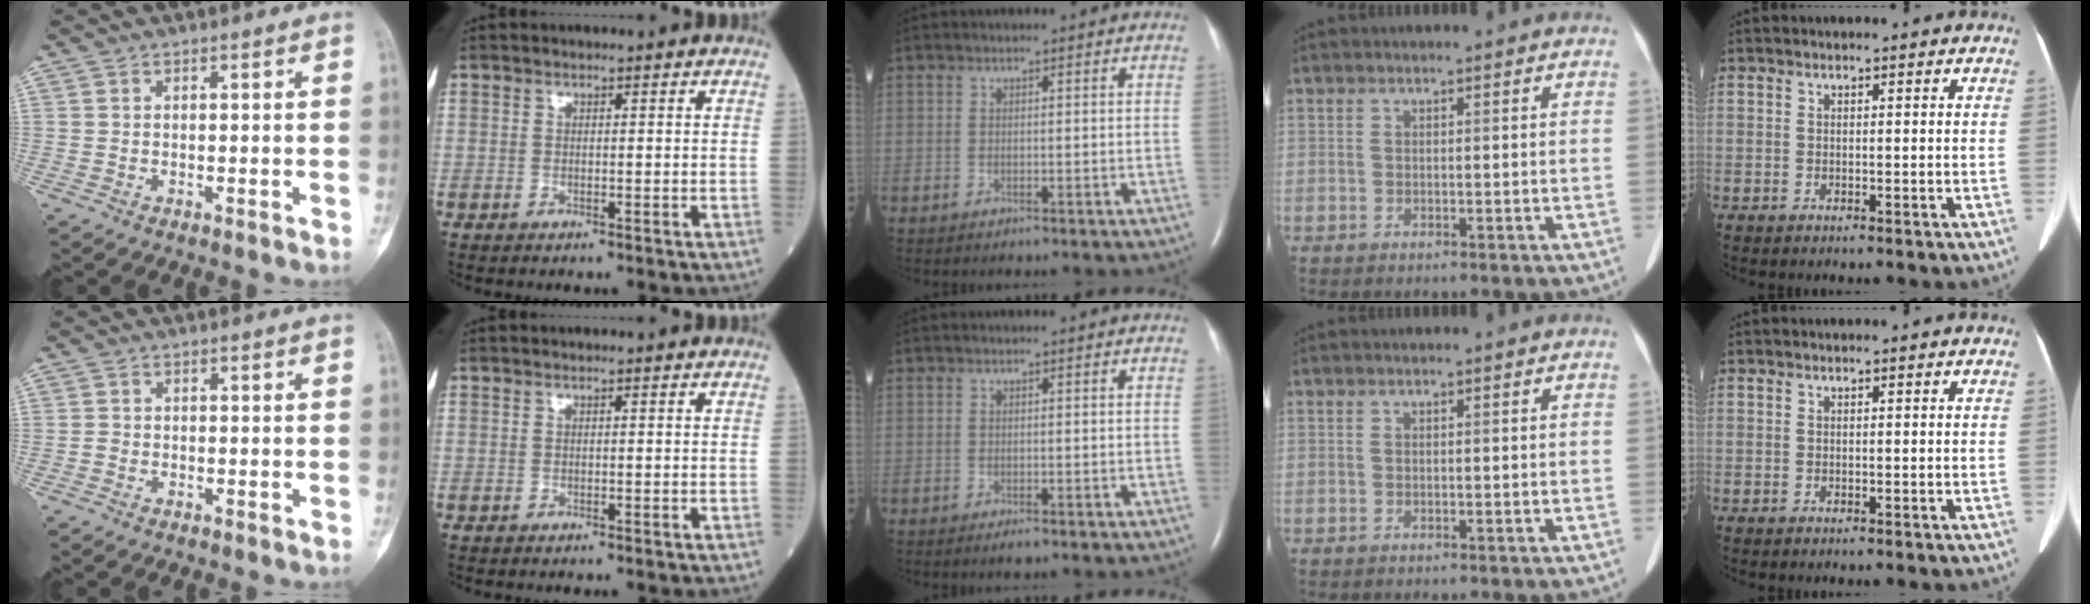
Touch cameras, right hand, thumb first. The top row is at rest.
{"thumb": {"total": 0.8, "force": [-0.4, 0.7, 0.3], "torque": [-0.002, 0.003, -0.010]}, "middle": {"total": 1.0, "force": [-0.7, 0.2, 0.7], "torque": [-0.012, -0.003, -0.008]}}